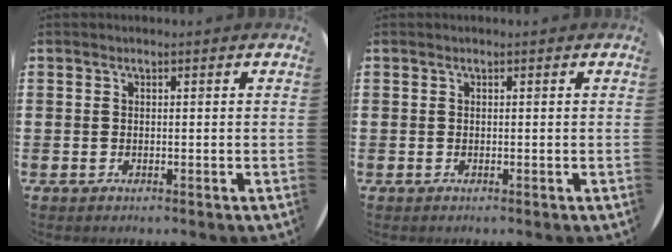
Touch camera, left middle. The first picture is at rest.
{"total": 0.0}